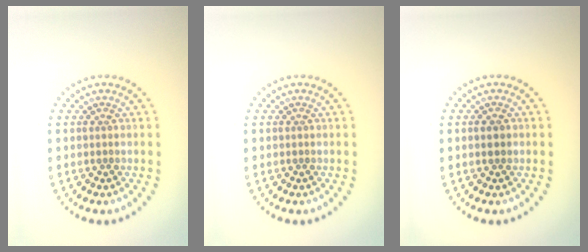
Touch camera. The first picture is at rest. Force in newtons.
{"total": 0.0}
{"total": 0.7, "press": 0.7, "slide": 0.2}